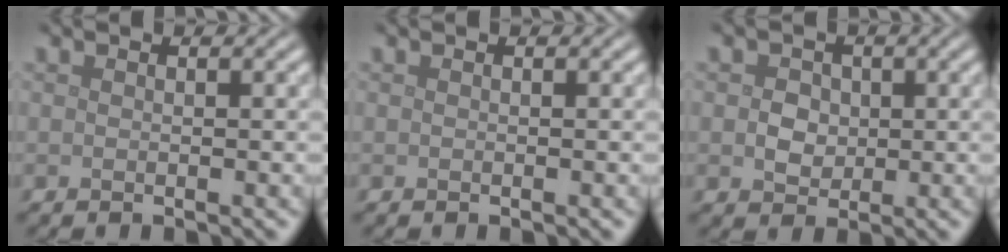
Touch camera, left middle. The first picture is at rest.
{"total": 0.0}
{"total": 2.1, "force": [0.1, 1.9, 1.1], "torque": [-0.017, -0.004, 0.001]}